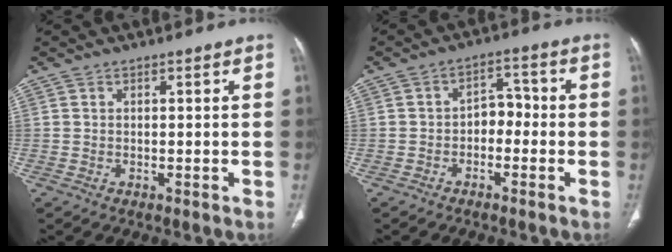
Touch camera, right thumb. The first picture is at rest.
{"total": 4.6, "force": [-1.4, 3.2, 2.9], "torque": [-0.023, 0.031, -0.032]}